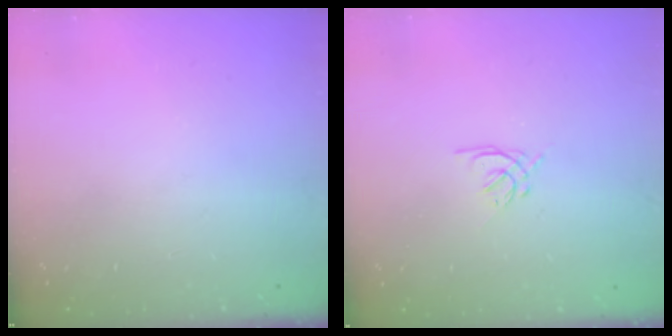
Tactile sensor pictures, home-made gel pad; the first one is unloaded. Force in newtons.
{"total": 1.3, "press": 1.1, "slide": 0.6}